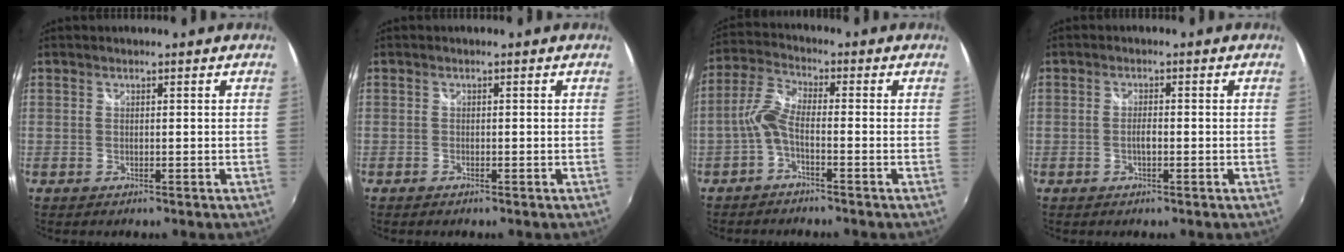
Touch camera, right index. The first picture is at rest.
{"total": 0.7, "force": [-0.5, 0.3, 0.1], "torque": [-0.003, 0.000, -0.011]}
{"total": 5.1, "force": [-2.0, 1.5, 4.4], "torque": [-0.108, 0.017, -0.043]}
{"total": 1.6, "force": [-0.6, 0.4, 1.5], "torque": [-0.030, 0.004, -0.009]}